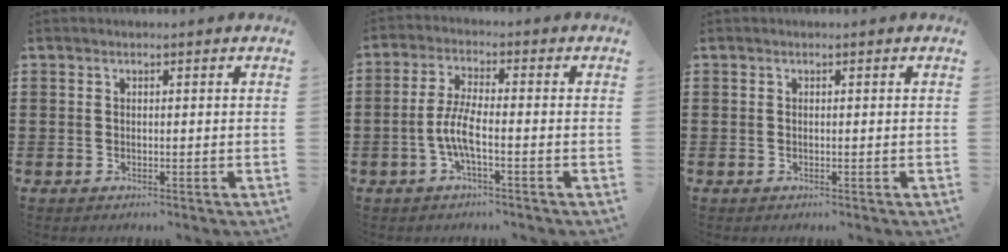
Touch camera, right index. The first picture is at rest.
{"total": 5.2, "force": [-1.9, 1.0, 4.7], "torque": [-0.116, -0.010, -0.046]}
{"total": 0.0}